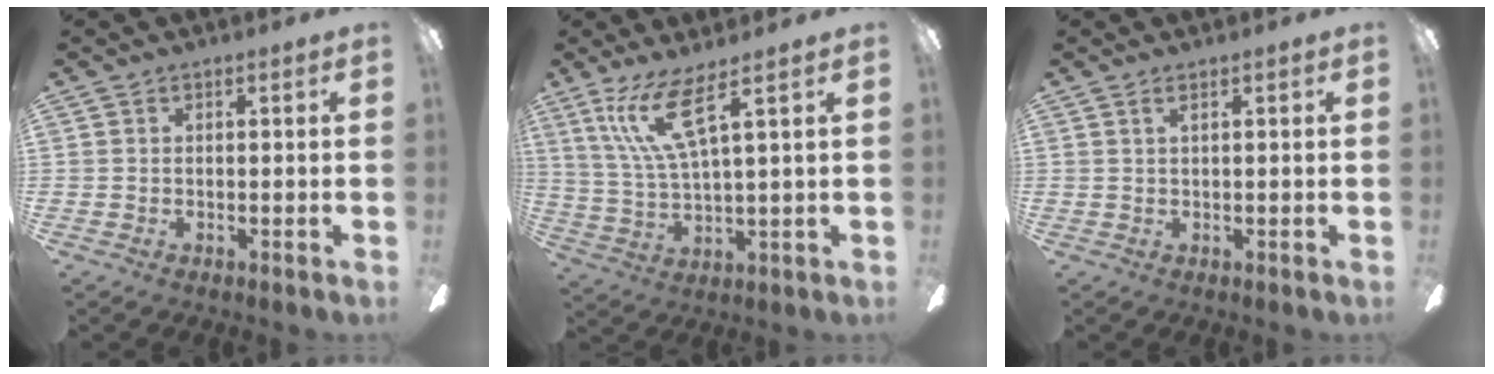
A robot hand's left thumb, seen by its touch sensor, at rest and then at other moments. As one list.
[{"total": 11.8, "force": [6.5, 2.5, 9.5], "torque": [-0.202, -0.013, 0.116]}, {"total": 1.1, "force": [0.6, 0.1, 0.9], "torque": [-0.020, 0.000, 0.010]}]